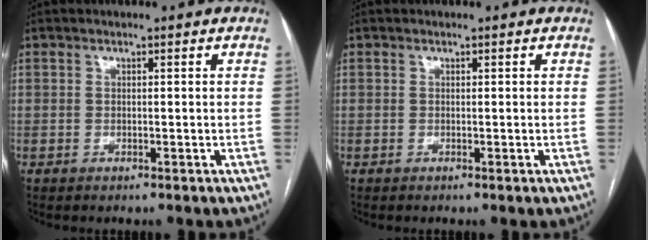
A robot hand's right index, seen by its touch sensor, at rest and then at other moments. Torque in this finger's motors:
{"motor_torque": [0.09, 0.03, 0.04, 0.01]}